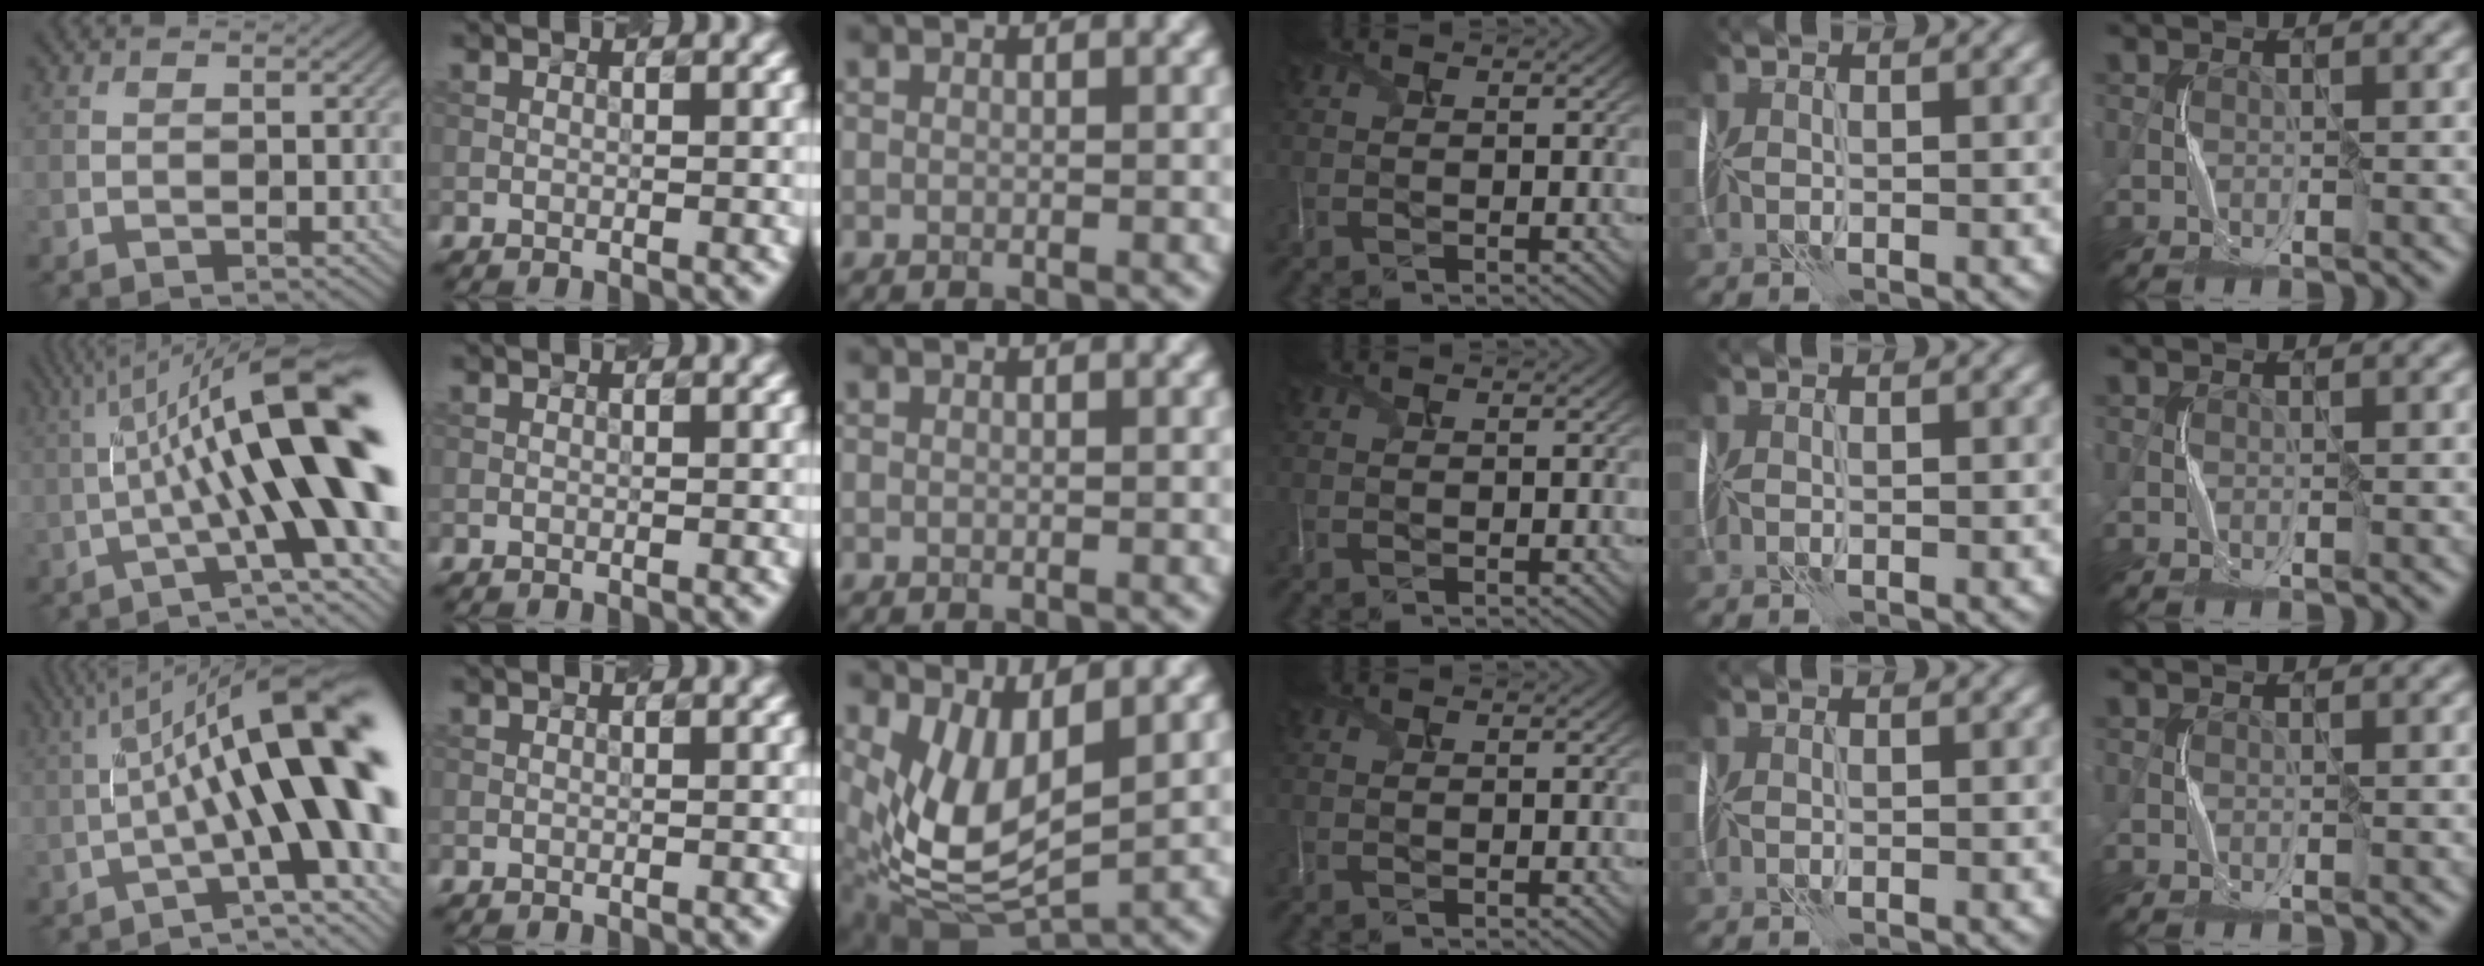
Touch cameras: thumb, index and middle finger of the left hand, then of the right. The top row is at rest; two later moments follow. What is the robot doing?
{"motion": "shake", "object": "plastic piggy bank"}